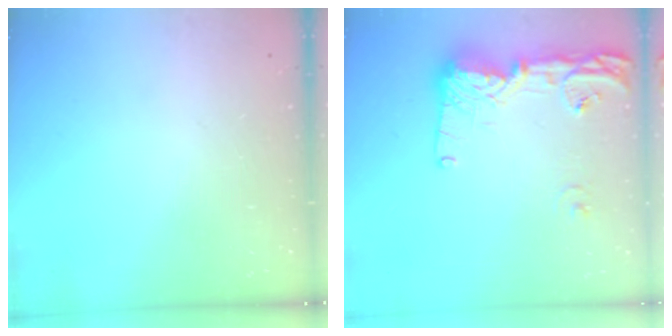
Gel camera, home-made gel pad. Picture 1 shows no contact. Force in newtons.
{"total": 14.9, "press": 14.8, "slide": 1.2}